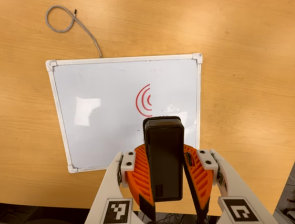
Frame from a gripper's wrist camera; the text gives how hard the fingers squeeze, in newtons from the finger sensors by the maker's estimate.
{"total": 11.0, "left": 10.3, "right": 11.8}